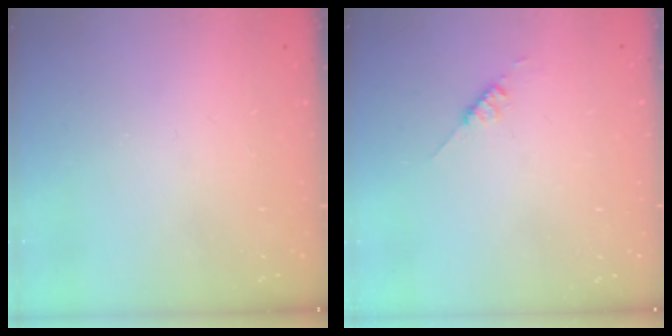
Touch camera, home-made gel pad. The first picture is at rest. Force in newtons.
{"total": 2.6, "press": 2.6, "slide": 0.3}